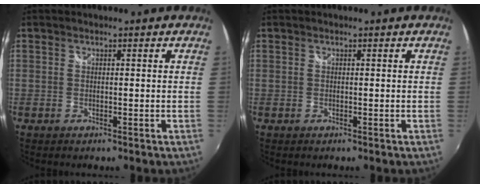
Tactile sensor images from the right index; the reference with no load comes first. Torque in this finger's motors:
{"motor_torque": [-0.20, 0.17, -0.01, 0.00]}